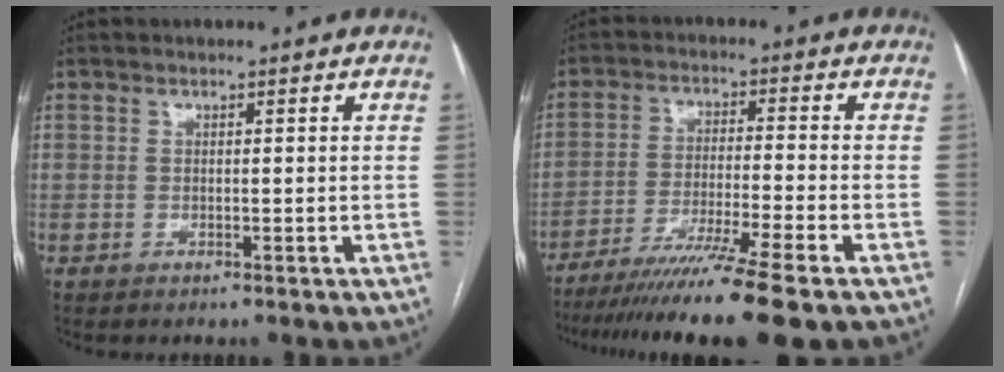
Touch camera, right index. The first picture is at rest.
{"total": 14.7, "force": [-11.4, -2.1, 9.0], "torque": [-0.146, -0.047, -0.184]}